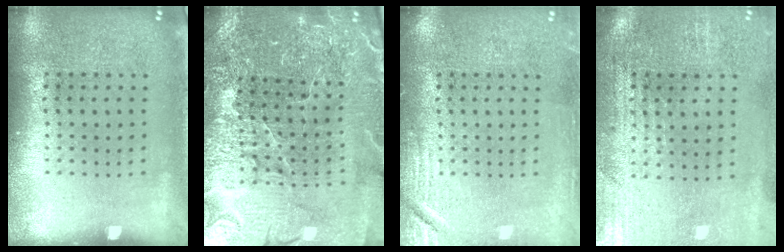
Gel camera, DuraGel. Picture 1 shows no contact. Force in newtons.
{"total": 4.2, "press": 4.1, "slide": 0.8}
{"total": 2.5, "press": 2.5, "slide": 0.4}
{"total": 0.6, "press": 0.5, "slide": 0.4}